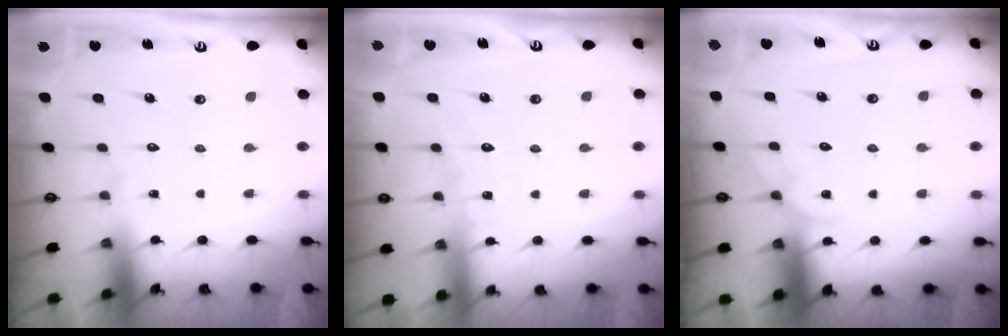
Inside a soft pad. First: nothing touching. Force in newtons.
{"total": 4.1, "press": 4.1, "slide": 0.4}
{"total": 3.1, "press": 3.1, "slide": 0.3}